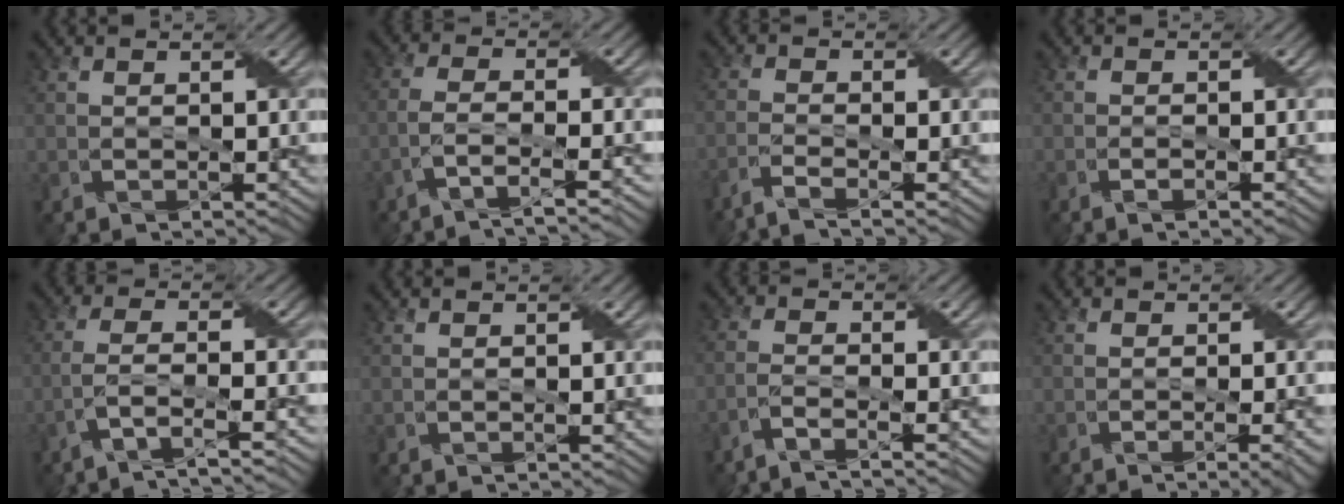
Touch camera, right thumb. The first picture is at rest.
{"total": 5.5, "force": [-3.7, 1.0, 3.9], "torque": [-0.067, 0.008, -0.077]}
{"total": 3.7, "force": [-2.8, 0.6, 2.4], "torque": [-0.040, 0.001, -0.066]}
{"total": 1.8, "force": [-1.1, 0.2, 1.4], "torque": [-0.023, 0.007, -0.026]}
{"total": 6.3, "force": [-4.2, 1.2, 4.5], "torque": [-0.078, 0.008, -0.084]}
{"total": 0.0}
{"total": 3.9, "force": [-3.0, 0.5, 2.4], "torque": [-0.039, 0.005, -0.071]}
{"total": 4.3, "force": [-2.0, 1.1, 3.7], "torque": [-0.042, 0.002, -0.024]}